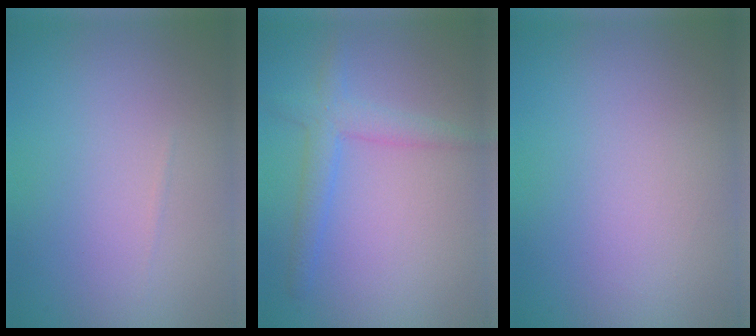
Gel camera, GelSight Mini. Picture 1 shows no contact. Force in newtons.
{"total": 2.8, "press": 2.8, "slide": 0.2}
{"total": 0.0}